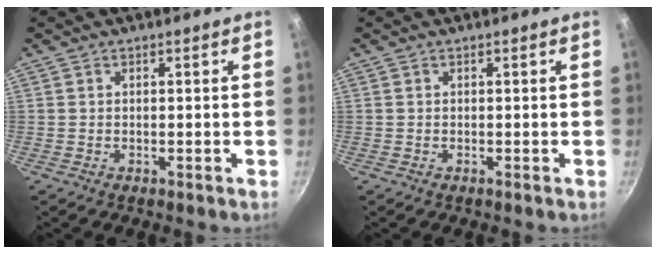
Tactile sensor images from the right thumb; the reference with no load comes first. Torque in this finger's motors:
{"motor_torque": [-0.01, -0.31, 0.30, -0.38, -0.06]}